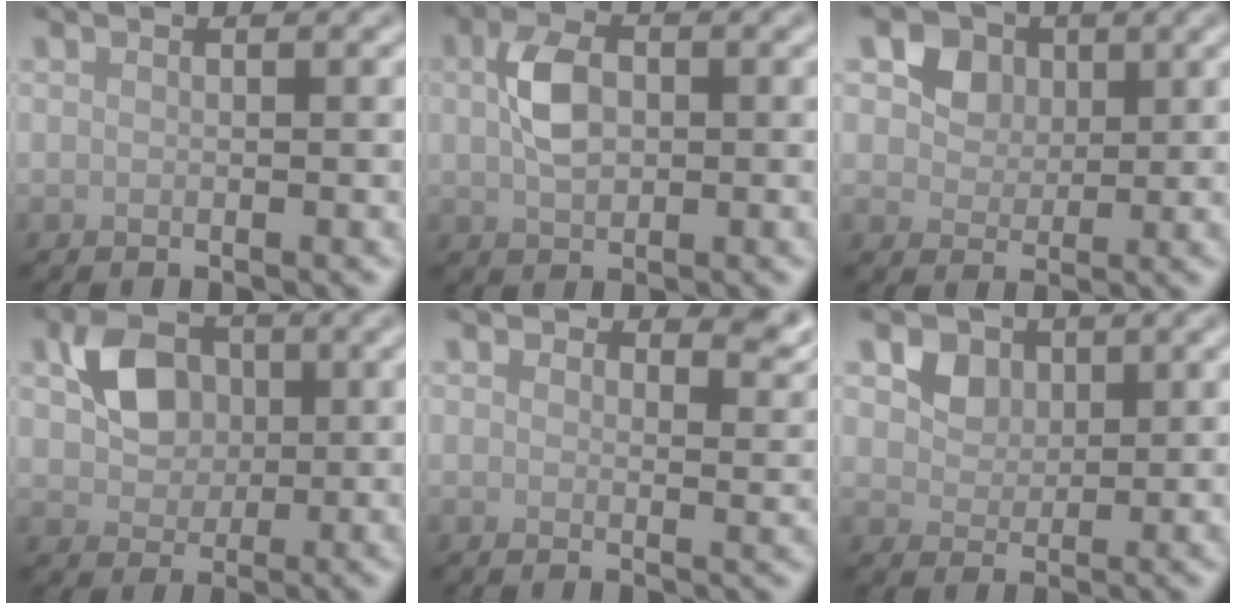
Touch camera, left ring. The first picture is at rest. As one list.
[{"total": 3.7, "force": [0.4, 2.4, 2.8], "torque": [-0.058, 0.006, 0.003]}, {"total": 4.0, "force": [1.8, 3.1, 1.8], "torque": [-0.037, -0.011, 0.035]}, {"total": 4.5, "force": [0.9, 3.6, 2.7], "torque": [-0.050, 0.002, 0.014]}, {"total": 3.0, "force": [2.2, 1.5, 1.5], "torque": [-0.021, -0.008, 0.029]}, {"total": 2.8, "force": [1.3, 2.2, 1.2], "torque": [-0.029, -0.009, 0.028]}]